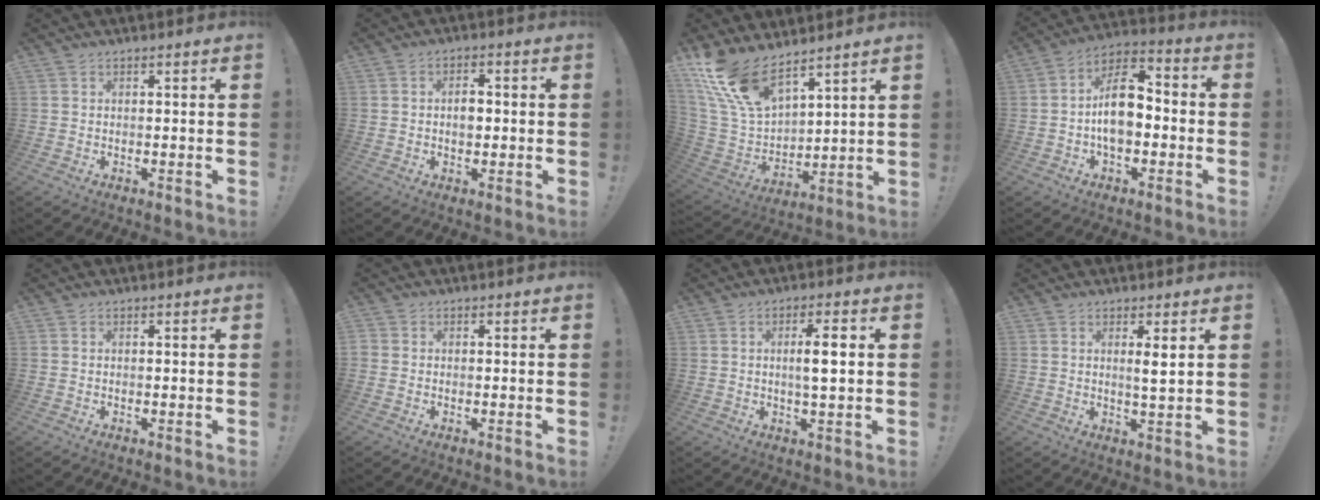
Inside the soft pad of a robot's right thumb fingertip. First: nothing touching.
{"total": 4.0, "force": [-0.2, 2.8, 2.8], "torque": [-0.034, 0.004, -0.008]}
{"total": 15.5, "force": [12.0, 6.6, 7.2], "torque": [-0.155, -0.083, 0.228]}
{"total": 13.2, "force": [-2.0, 8.1, 10.3], "torque": [-0.172, 0.021, -0.037]}
{"total": 0.0}
{"total": 0.7, "force": [-0.3, 0.6, 0.2], "torque": [-0.004, 0.005, -0.006]}
{"total": 6.2, "force": [0.6, 1.1, 6.1], "torque": [-0.096, 0.001, 0.003]}
{"total": 3.8, "force": [1.6, 0.1, 3.5], "torque": [-0.046, -0.015, 0.021]}